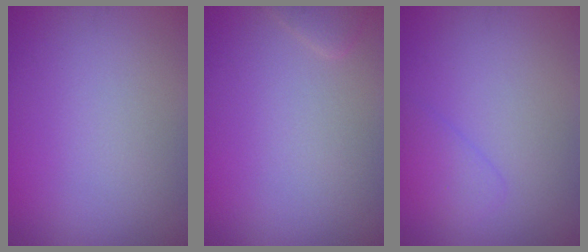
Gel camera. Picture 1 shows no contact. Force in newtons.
{"total": 1.1, "press": 1.1, "slide": 0.1}
{"total": 1.6, "press": 1.6, "slide": 0.1}